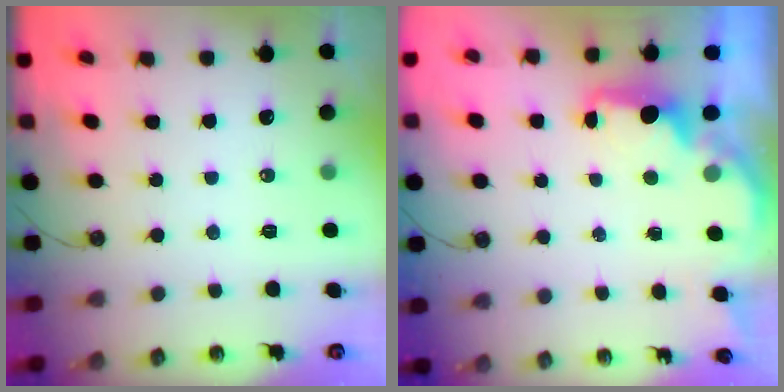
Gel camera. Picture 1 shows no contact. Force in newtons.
{"total": 2.3, "press": 2.2, "slide": 0.8}